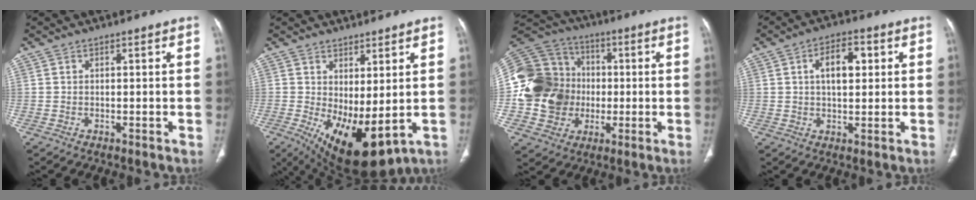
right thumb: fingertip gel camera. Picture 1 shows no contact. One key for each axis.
{"total": 12.7, "fx": -0.8, "fy": 5.4, "fz": 11.5, "tx": -0.188, "ty": -0.020, "tz": 0.013}
{"total": 22.8, "fx": -1.5, "fy": 19.6, "fz": 11.4, "tx": -0.229, "ty": 0.040, "tz": -0.020}
{"total": 7.6, "fx": 1.9, "fy": 4.0, "fz": 6.2, "tx": -0.090, "ty": 0.008, "tz": 0.030}